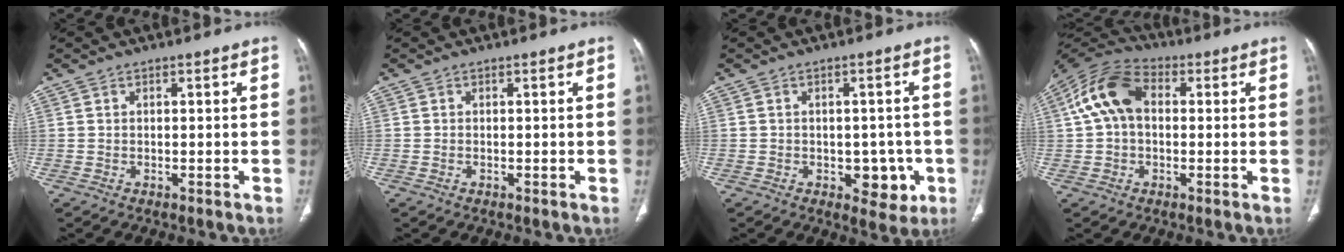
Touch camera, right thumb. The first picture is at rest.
{"total": 0.0}
{"total": 6.4, "force": [-2.0, 4.2, 4.4], "torque": [-0.019, 0.005, -0.019]}
{"total": 11.9, "force": [1.6, 8.1, 8.6], "torque": [-0.161, 0.032, 0.016]}